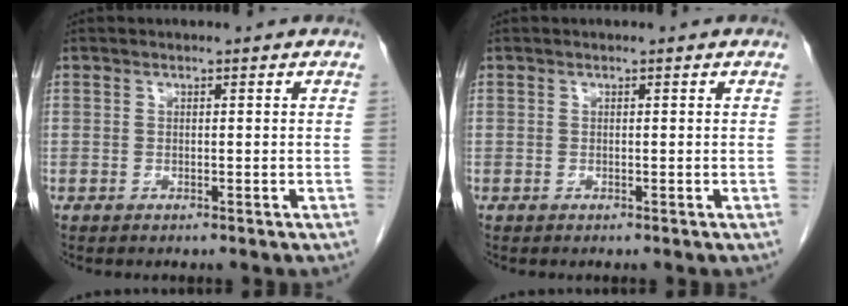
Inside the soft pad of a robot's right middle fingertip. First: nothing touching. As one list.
[{"total": 0.0}]